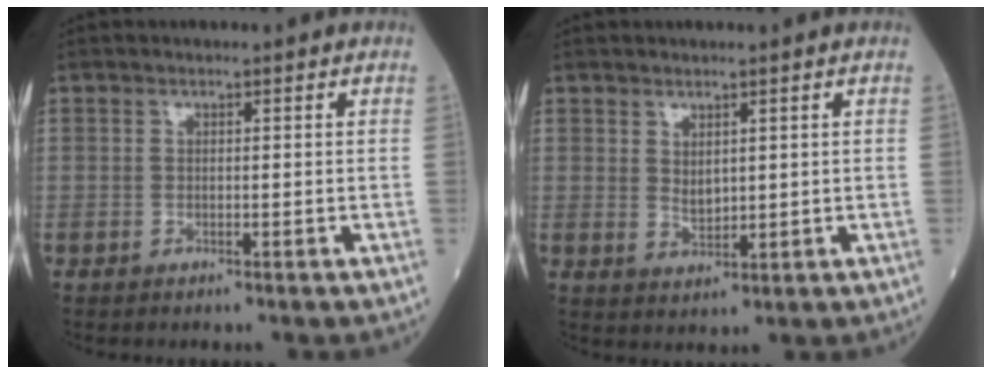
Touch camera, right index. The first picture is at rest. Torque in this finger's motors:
{"motor_torque": [0.23, 0.08, -0.01, 0.04]}